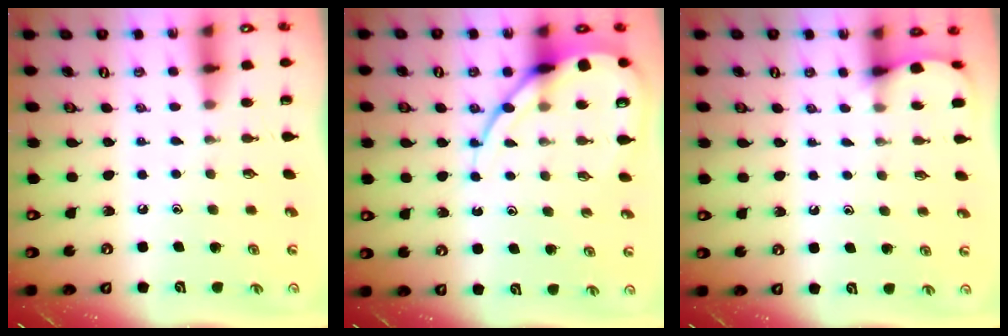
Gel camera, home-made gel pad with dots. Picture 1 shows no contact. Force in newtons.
{"total": 11.0, "press": 11.0, "slide": 1.1}
{"total": 3.9, "press": 3.8, "slide": 0.5}